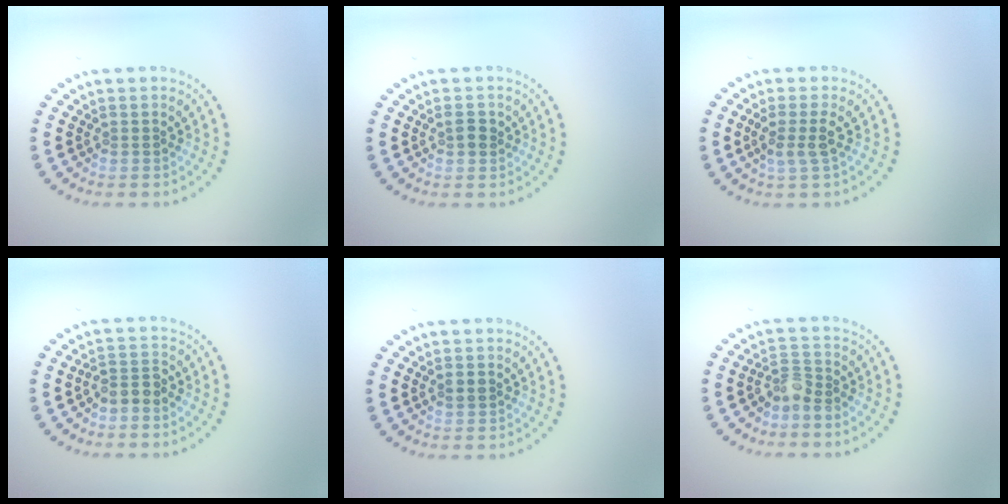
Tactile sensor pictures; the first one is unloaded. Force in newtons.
{"total": 1.5, "press": 1.5, "slide": 0.1}
{"total": 2.0, "press": 1.7, "slide": 1.2}
{"total": 1.9, "press": 1.6, "slide": 1.0}
{"total": 1.4, "press": 1.4, "slide": 0.3}
{"total": 2.0, "press": 1.5, "slide": 1.3}